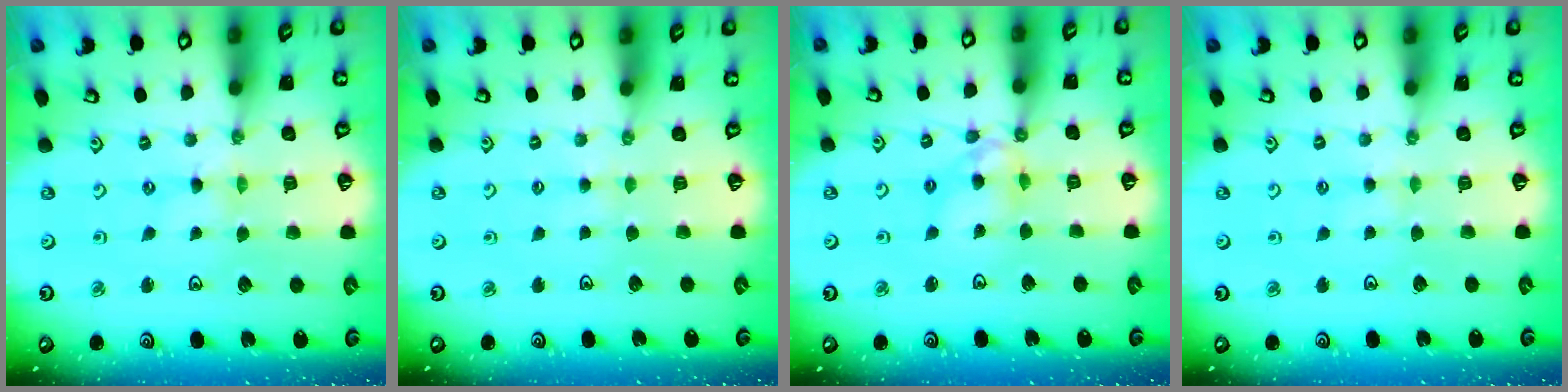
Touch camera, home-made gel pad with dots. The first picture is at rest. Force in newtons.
{"total": 2.4, "press": 2.4, "slide": 0.3}
{"total": 9.0, "press": 9.0, "slide": 1.0}
{"total": 2.1, "press": 2.0, "slide": 0.4}